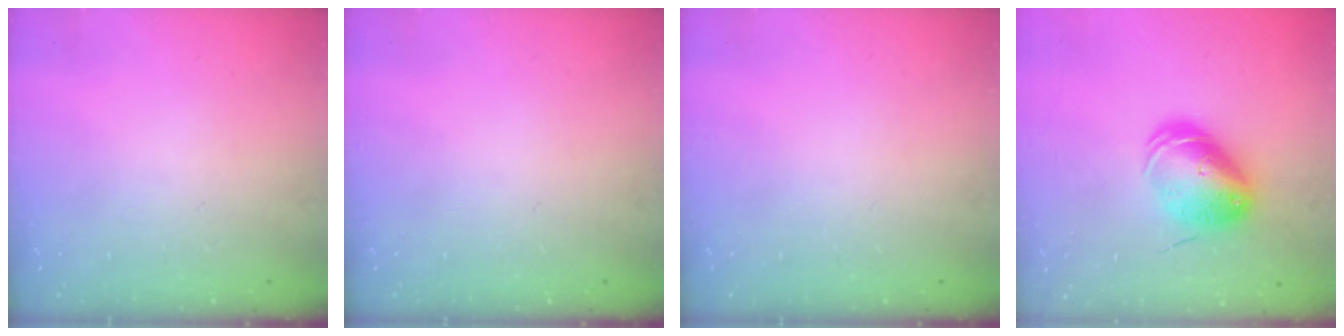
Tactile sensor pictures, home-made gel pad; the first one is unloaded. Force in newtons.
{"total": 0.0}
{"total": 0.0}
{"total": 10.1, "press": 9.9, "slide": 2.0}